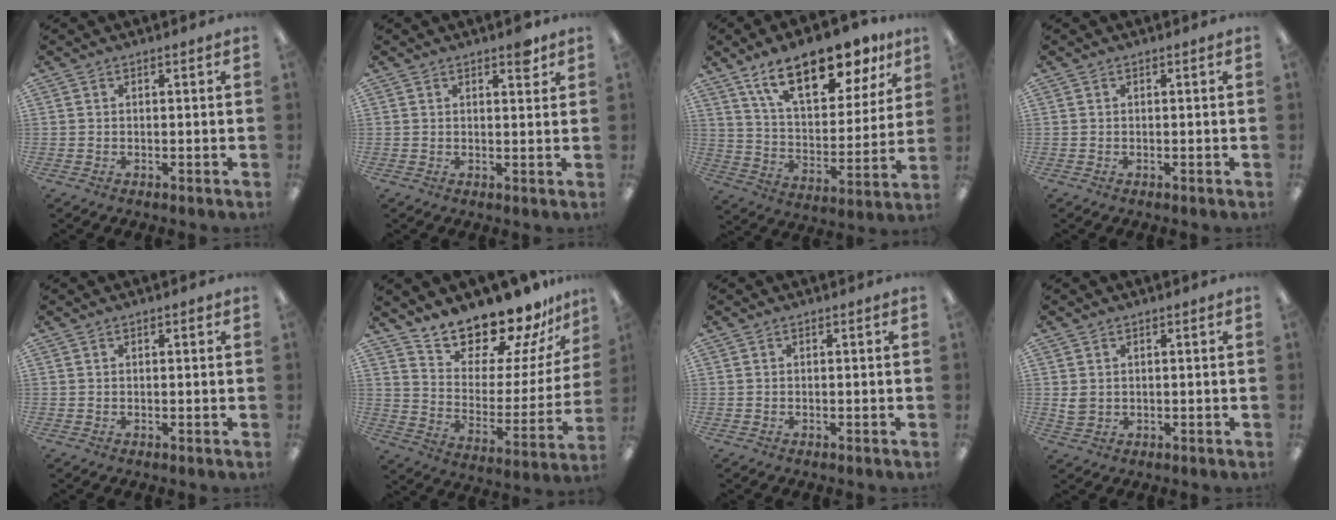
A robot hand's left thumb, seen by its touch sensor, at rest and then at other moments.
{"total": 3.2, "force": [2.4, 1.1, 1.9], "torque": [-0.009, -0.012, 0.035]}
{"total": 20.4, "force": [13.8, 8.6, 12.4], "torque": [-0.199, -0.071, 0.233]}
{"total": 0.0}
{"total": 0.8, "force": [0.5, 0.4, 0.5], "torque": [-0.003, 0.000, 0.007]}
{"total": 18.7, "force": [17.3, 5.0, 5.0], "torque": [-0.088, -0.148, 0.300]}
{"total": 0.0}
{"total": 2.6, "force": [1.0, 2.1, 1.1], "torque": [-0.015, -0.001, 0.018]}